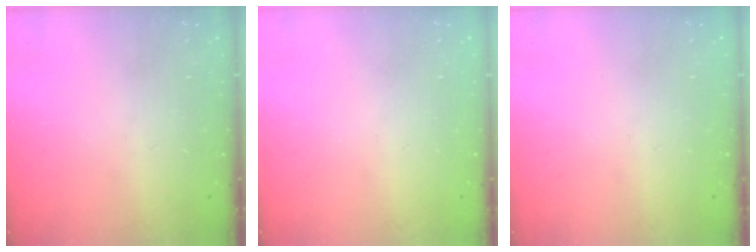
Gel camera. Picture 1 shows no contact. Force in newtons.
{"total": 0.0}
{"total": 0.0}